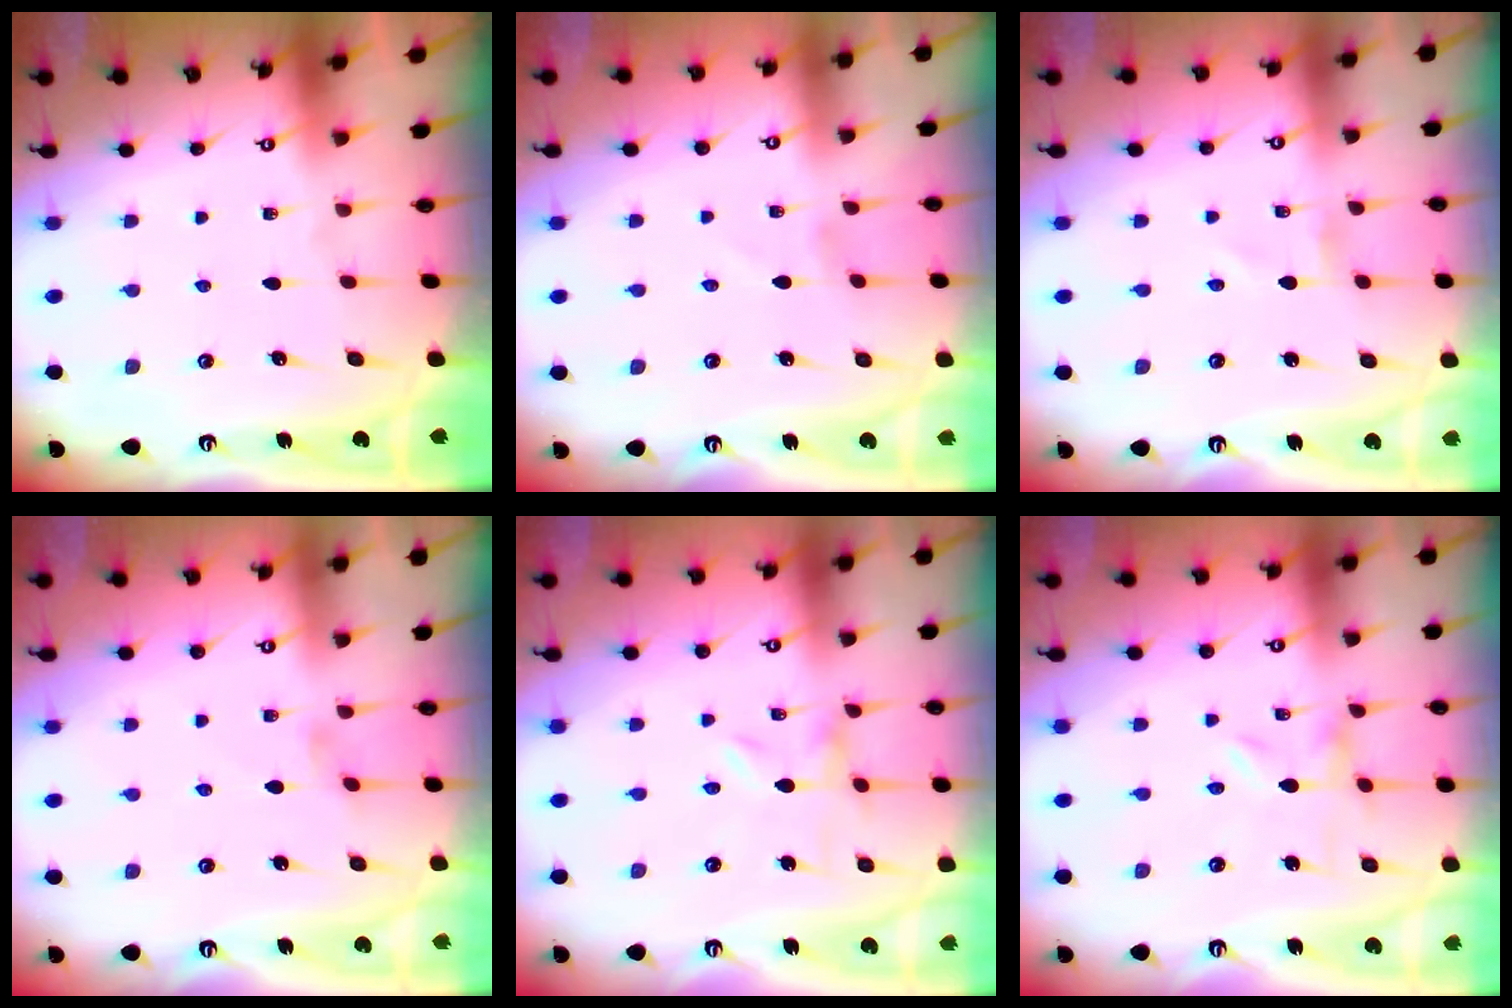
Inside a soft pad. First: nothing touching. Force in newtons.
{"total": 1.2, "press": 1.2, "slide": 0.1}
{"total": 0.0}
{"total": 0.0}
{"total": 0.0}
{"total": 0.0}